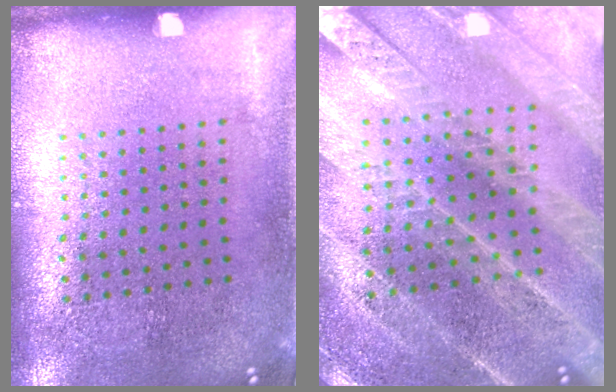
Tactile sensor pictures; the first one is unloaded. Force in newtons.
{"total": 2.8, "press": 2.7, "slide": 0.4}